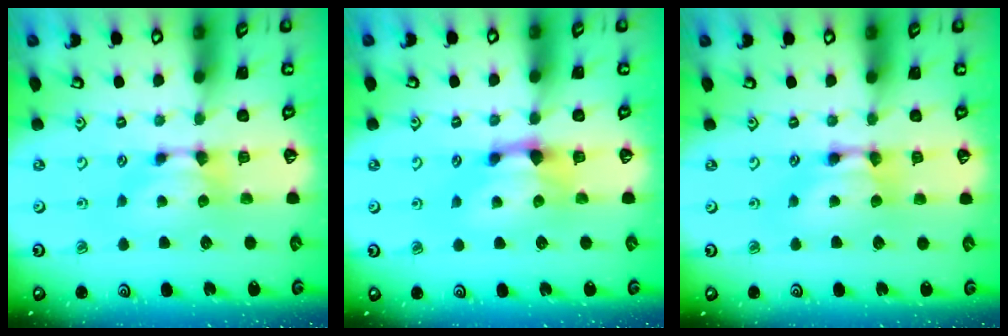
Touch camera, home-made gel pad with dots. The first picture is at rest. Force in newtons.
{"total": 1.7, "press": 1.1, "slide": 1.3}
{"total": 2.1, "press": 2.1, "slide": 0.0}